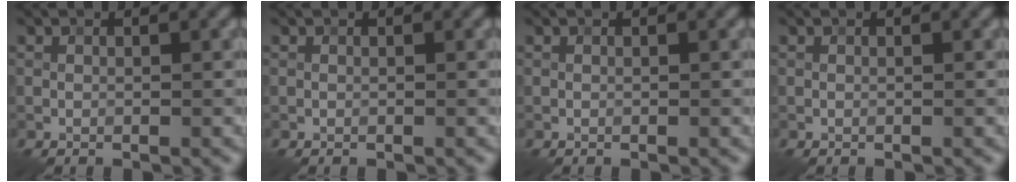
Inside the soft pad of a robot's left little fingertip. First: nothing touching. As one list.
[{"total": 0.0}, {"total": 0.0}, {"total": 0.0}]